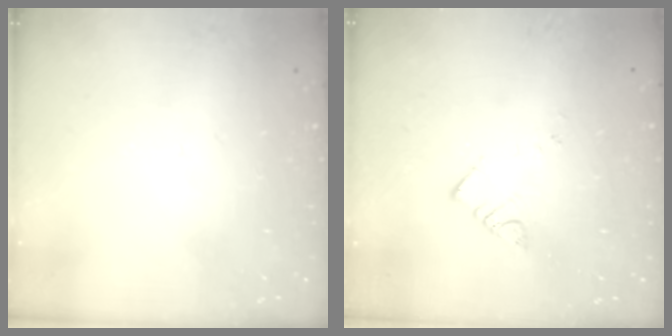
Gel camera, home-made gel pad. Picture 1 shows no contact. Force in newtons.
{"total": 4.0, "press": 4.0, "slide": 0.1}